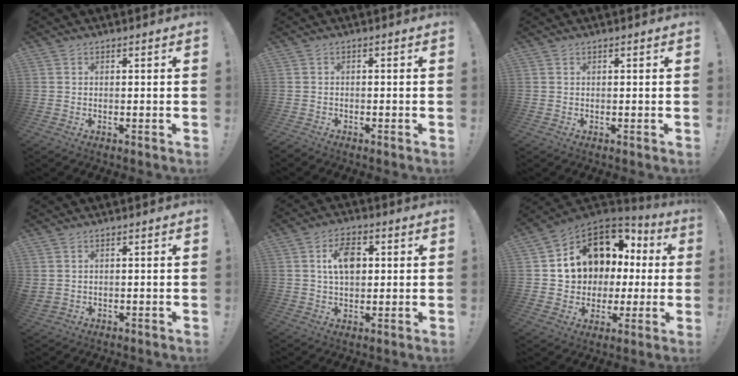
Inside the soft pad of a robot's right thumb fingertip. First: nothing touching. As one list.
[{"total": 1.2, "force": [-0.9, 0.7, -0.1], "torque": [0.004, 0.006, -0.018]}, {"total": 0.0}, {"total": 1.8, "force": [0.9, 1.1, 1.0], "torque": [-0.017, -0.003, 0.017]}, {"total": 8.9, "force": [2.1, 5.7, 6.5], "torque": [-0.090, 0.002, 0.035]}, {"total": 11.4, "force": [5.9, 8.2, 5.3], "torque": [-0.091, -0.055, 0.125]}]